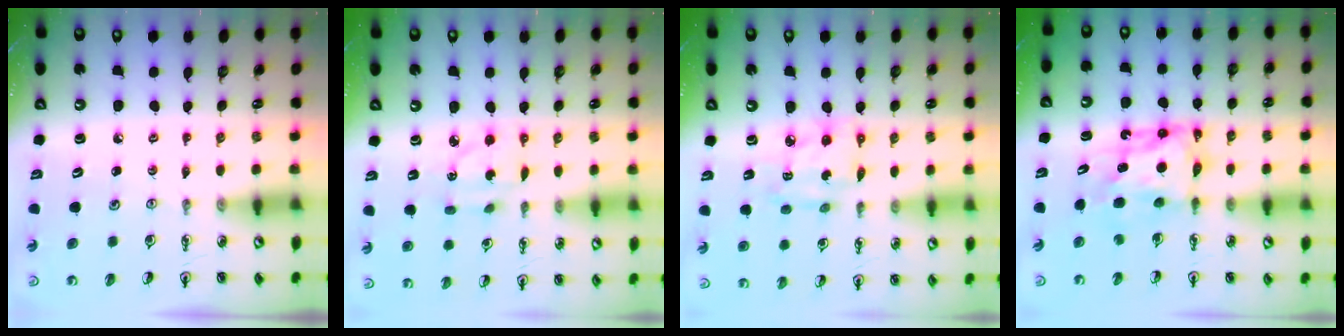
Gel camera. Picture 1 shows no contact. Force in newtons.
{"total": 3.8, "press": 3.8, "slide": 0.3}
{"total": 8.2, "press": 8.2, "slide": 0.7}
{"total": 7.5, "press": 7.5, "slide": 0.6}